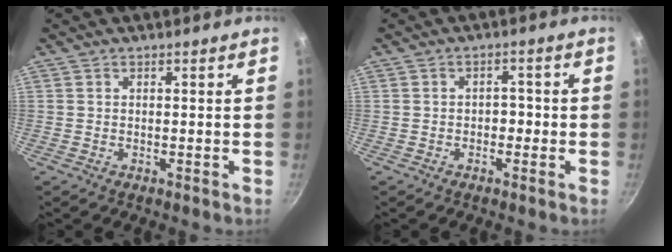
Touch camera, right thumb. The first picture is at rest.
{"total": 2.4, "force": [-0.6, 1.8, 1.5], "torque": [0.001, 0.012, -0.017]}